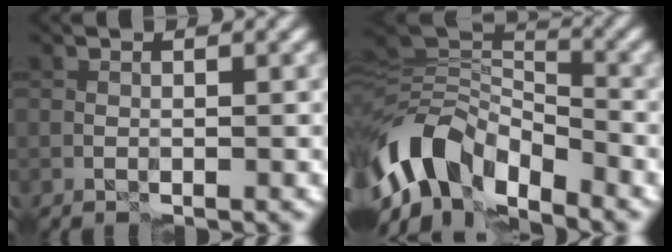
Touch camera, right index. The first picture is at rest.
{"total": 8.8, "force": [-4.9, 5.0, 5.3], "torque": [-0.089, -0.004, -0.095]}